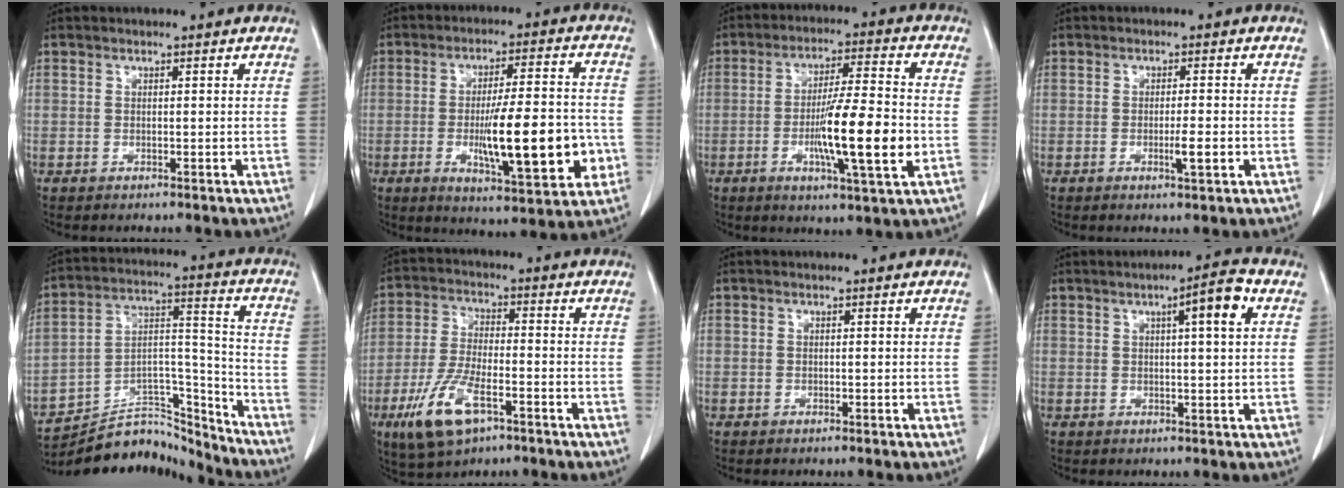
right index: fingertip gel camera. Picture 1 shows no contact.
{"total": 15.7, "force": [-3.3, 3.0, 15.0], "torque": [-0.233, -0.003, -0.042]}
{"total": 13.1, "force": [-2.9, 0.8, 12.8], "torque": [-0.214, -0.010, -0.050]}
{"total": 3.1, "force": [-0.9, 0.1, 2.9], "torque": [-0.048, -0.003, -0.012]}
{"total": 15.9, "force": [-15.4, 3.5, 1.5], "torque": [-0.019, 0.059, -0.251]}
{"total": 10.5, "force": [-5.4, 3.6, 8.3], "torque": [-0.180, -0.014, -0.096]}
{"total": 0.0}
{"total": 5.8, "force": [2.0, 0.3, 5.4], "torque": [-0.081, 0.007, 0.026]}